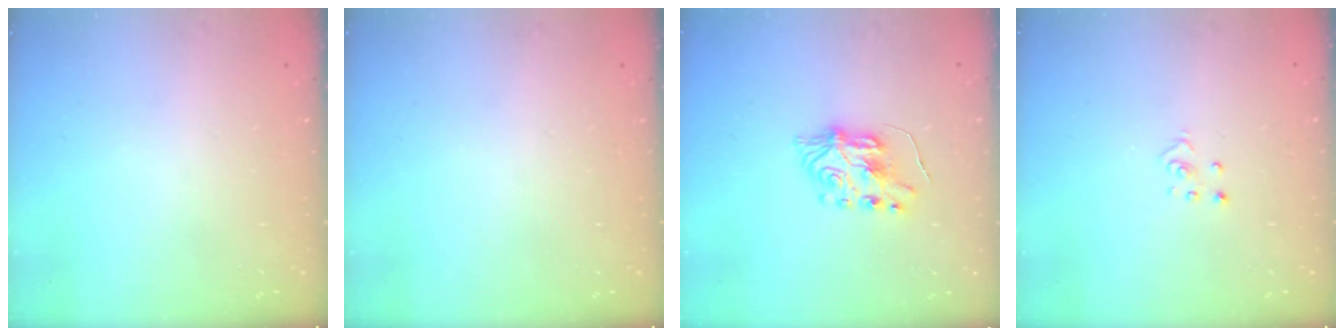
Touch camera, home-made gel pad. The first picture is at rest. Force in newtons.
{"total": 0.0}
{"total": 7.5, "press": 7.5, "slide": 0.8}
{"total": 2.8, "press": 2.8, "slide": 0.3}